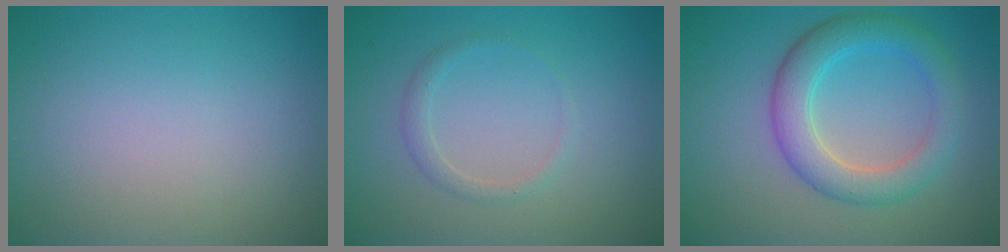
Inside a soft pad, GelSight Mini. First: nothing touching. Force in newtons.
{"total": 1.2, "press": 1.2, "slide": 0.2}
{"total": 4.9, "press": 4.9, "slide": 0.2}